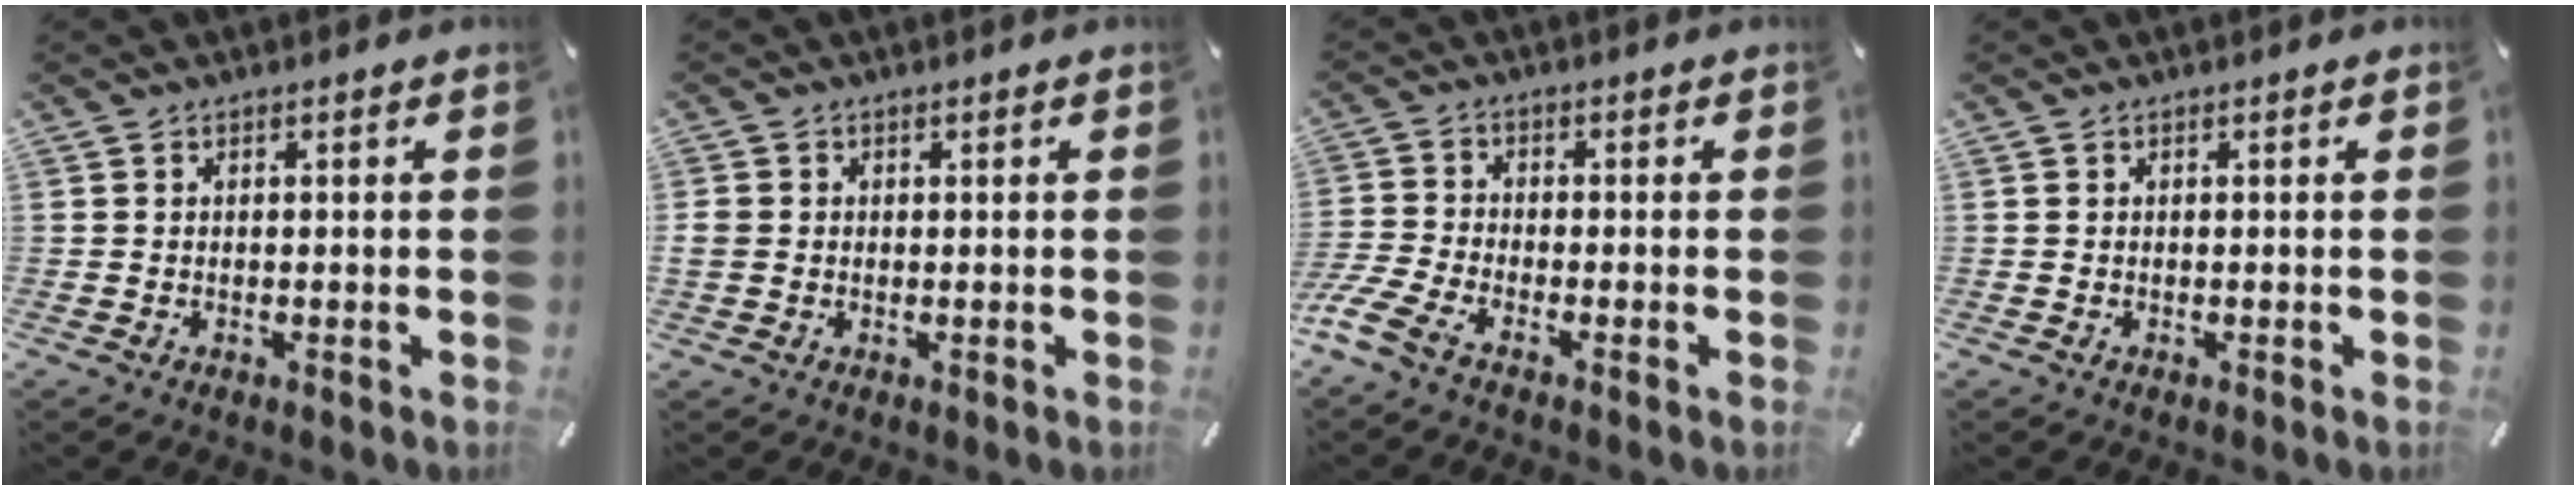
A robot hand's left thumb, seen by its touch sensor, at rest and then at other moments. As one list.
[{"total": 1.7, "force": [0.0, 1.6, 0.5], "torque": [-0.009, 0.005, -0.001]}, {"total": 6.0, "force": [-3.9, 2.3, 3.9], "torque": [-0.109, -0.006, -0.080]}, {"total": 0.0}]